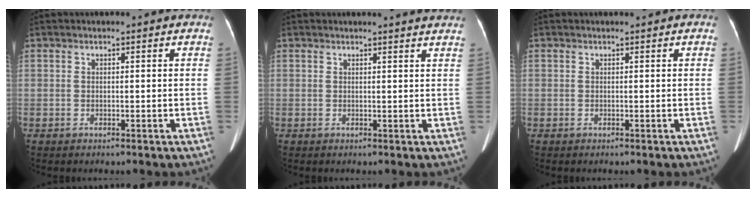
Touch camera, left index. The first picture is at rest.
{"total": 4.4, "force": [4.2, -0.4, 1.4], "torque": [-0.018, 0.001, 0.033]}
{"total": 0.0}